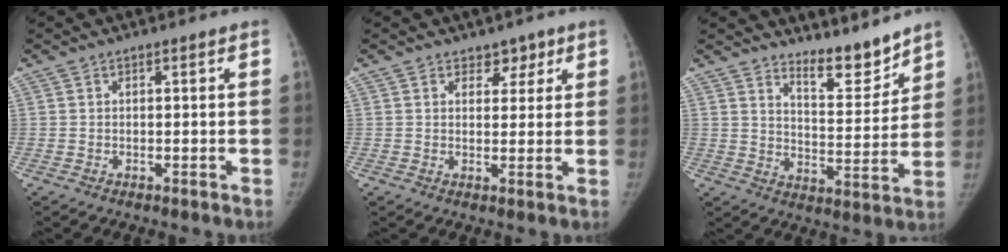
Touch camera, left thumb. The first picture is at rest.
{"total": 3.3, "force": [2.2, 2.3, 1.1], "torque": [0.011, -0.012, 0.030]}
{"total": 8.6, "force": [7.8, 2.1, 2.9], "torque": [-0.020, -0.072, 0.132]}